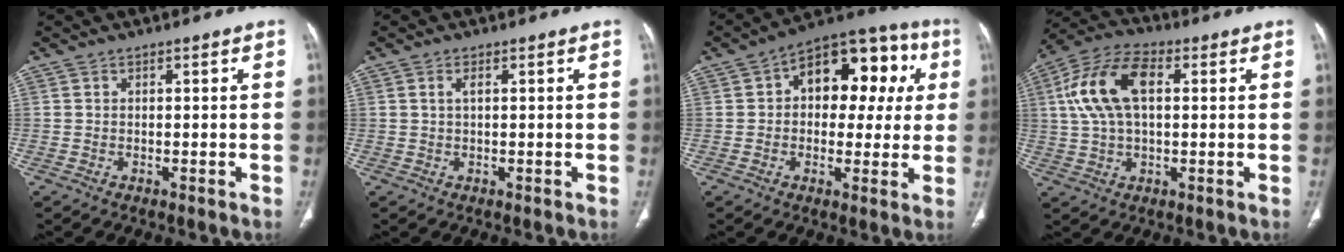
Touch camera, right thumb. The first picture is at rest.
{"total": 1.3, "force": [0.4, 0.5, 1.2], "torque": [-0.030, 0.005, 0.009]}
{"total": 17.4, "force": [3.8, 10.7, 13.2], "torque": [-0.121, 0.035, 0.046]}
{"total": 13.5, "force": [2.8, 7.4, 11.0], "torque": [-0.225, 0.026, 0.051]}